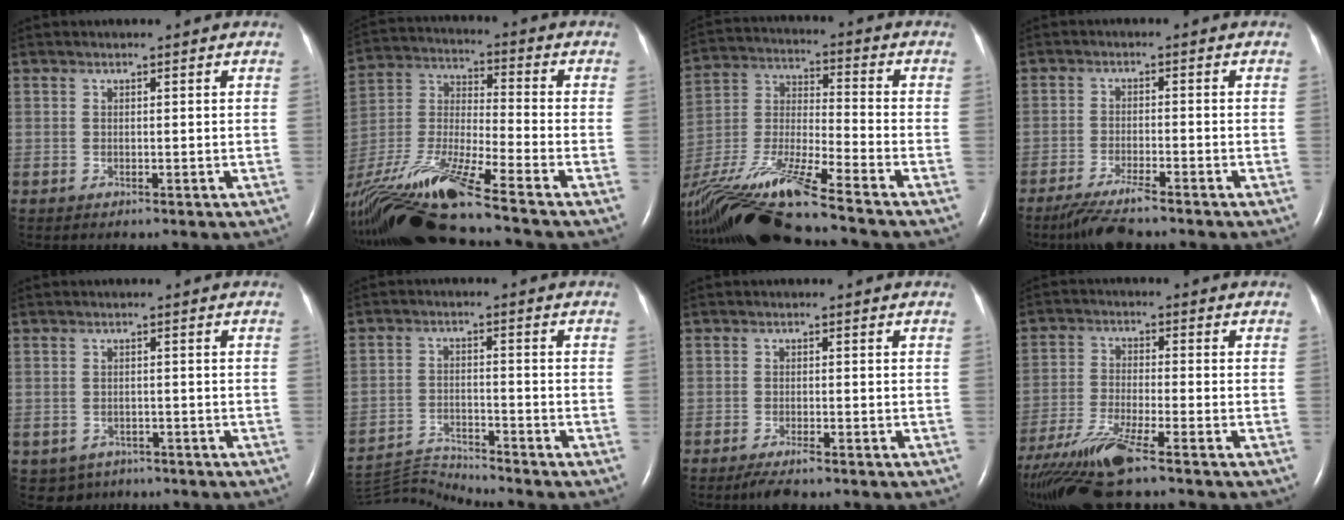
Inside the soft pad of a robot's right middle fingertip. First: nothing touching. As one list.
[{"total": 19.4, "force": [-15.0, -0.2, 12.3], "torque": [-0.297, -0.034, -0.288]}, {"total": 21.0, "force": [-16.6, 0.4, 12.9], "torque": [-0.306, -0.038, -0.318]}, {"total": 5.9, "force": [-4.8, 0.3, 3.5], "torque": [-0.073, -0.019, -0.086]}, {"total": 3.3, "force": [-2.1, 2.5, 0.3], "torque": [-0.006, 0.006, -0.027]}, {"total": 7.7, "force": [-7.3, -2.2, -1.3], "torque": [0.006, 0.003, -0.135]}, {"total": 3.0, "force": [-2.2, 0.5, 1.9], "torque": [-0.041, -0.006, -0.039]}, {"total": 11.2, "force": [-8.5, 0.5, 7.3], "torque": [-0.146, -0.026, -0.156]}]